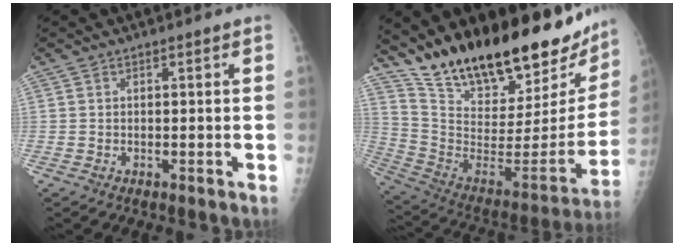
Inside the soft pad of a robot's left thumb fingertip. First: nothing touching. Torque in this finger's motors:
{"motor_torque": [1.87, 1.82, 1.43, -1.34, 0.13]}